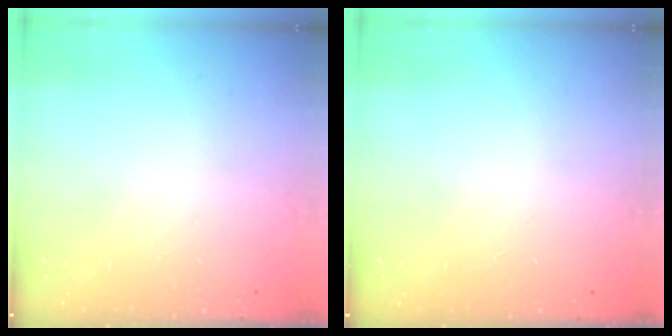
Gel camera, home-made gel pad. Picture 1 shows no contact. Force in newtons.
{"total": 1.6, "press": 1.6, "slide": 0.1}